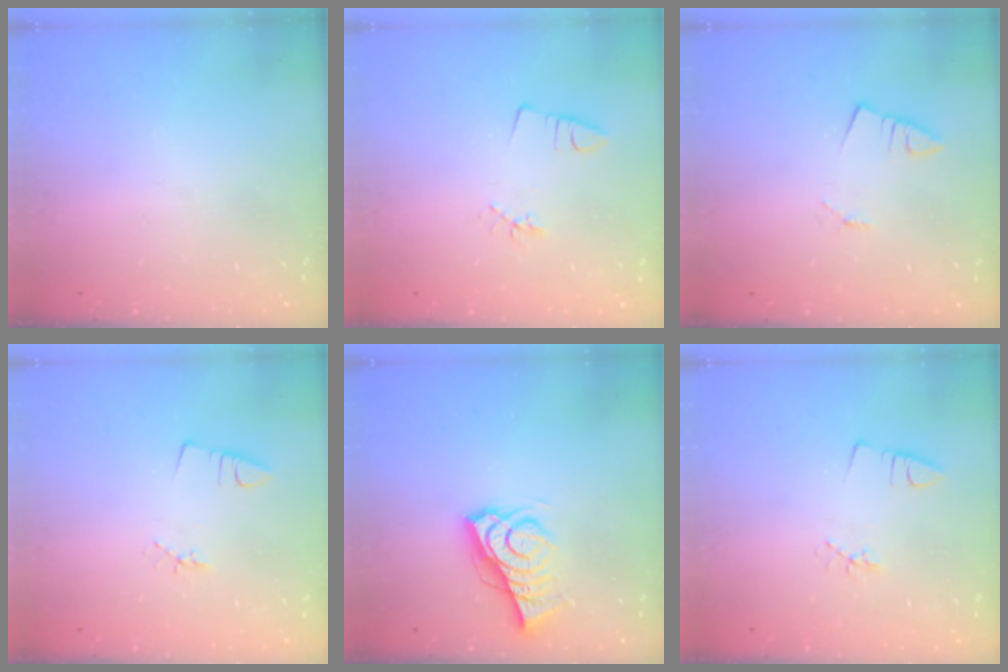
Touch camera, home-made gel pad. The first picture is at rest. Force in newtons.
{"total": 2.3, "press": 1.9, "slide": 1.4}
{"total": 1.3, "press": 1.3, "slide": 0.1}
{"total": 2.2, "press": 1.7, "slide": 1.3}
{"total": 9.2, "press": 8.6, "slide": 3.2}
{"total": 2.4, "press": 1.9, "slide": 1.5}